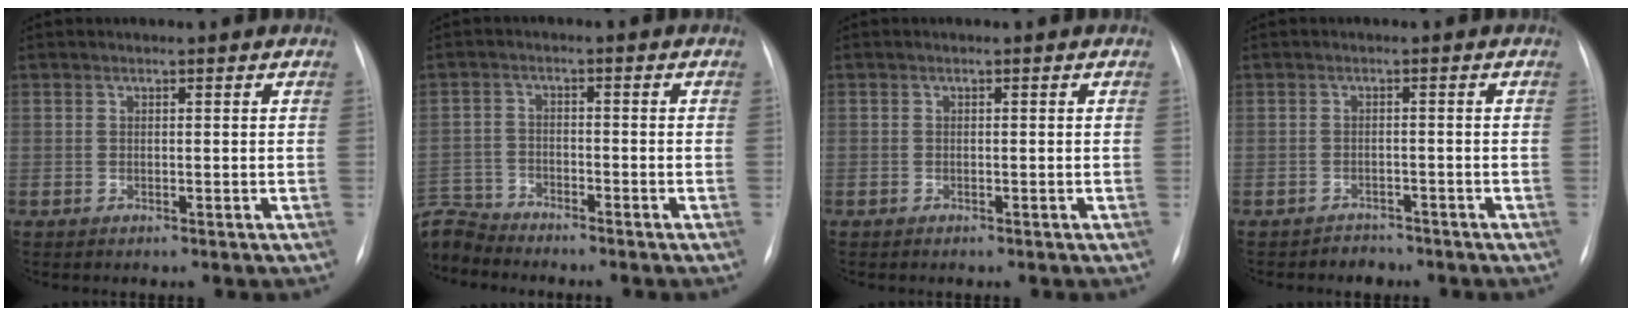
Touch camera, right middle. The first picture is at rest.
{"total": 6.9, "force": [-6.8, 1.1, -0.2], "torque": [-0.002, -0.001, -0.138]}
{"total": 0.0}
{"total": 2.2, "force": [-1.9, 1.0, -0.6], "torque": [0.005, 0.002, -0.027]}